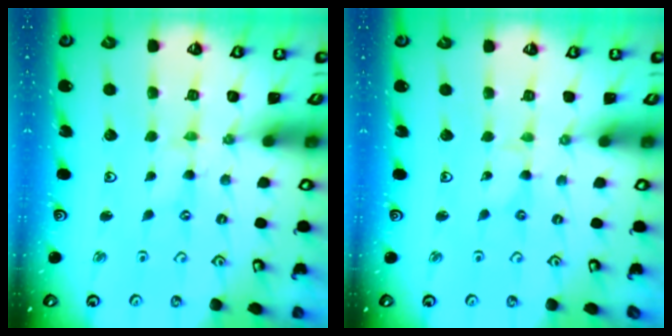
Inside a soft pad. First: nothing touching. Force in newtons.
{"total": 0.0}